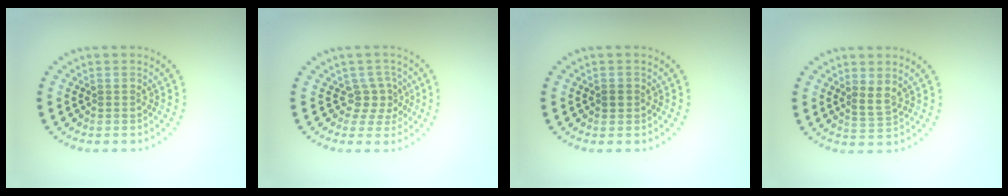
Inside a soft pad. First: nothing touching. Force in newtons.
{"total": 2.3, "press": 1.6, "slide": 1.6}
{"total": 0.9, "press": 0.8, "slide": 0.3}
{"total": 1.7, "press": 1.3, "slide": 1.0}